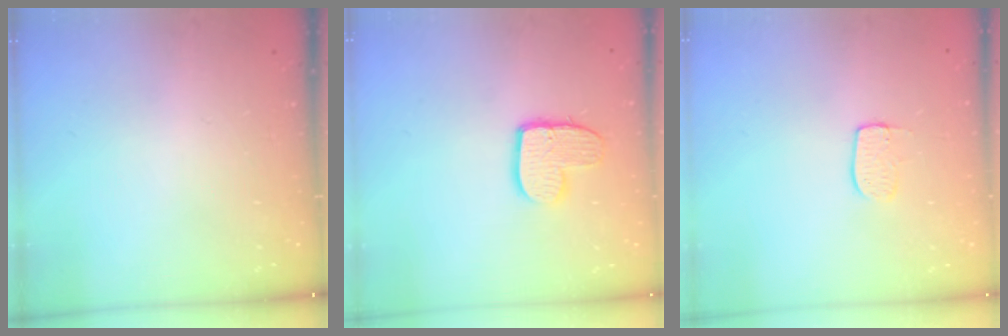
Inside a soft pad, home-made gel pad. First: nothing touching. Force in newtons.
{"total": 9.8, "press": 9.8, "slide": 0.5}
{"total": 6.3, "press": 6.3, "slide": 0.1}